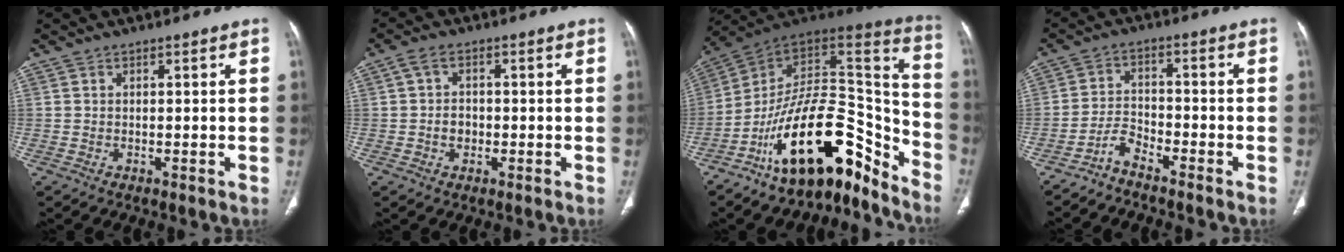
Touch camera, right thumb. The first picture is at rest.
{"total": 3.8, "force": [-0.6, 2.9, 2.4], "torque": [-0.040, 0.012, -0.013]}
{"total": 23.7, "force": [-15.4, 9.6, 15.3], "torque": [-0.176, 0.135, -0.252]}
{"total": 3.8, "force": [-3.5, 0.9, 1.3], "torque": [-0.027, 0.025, -0.070]}